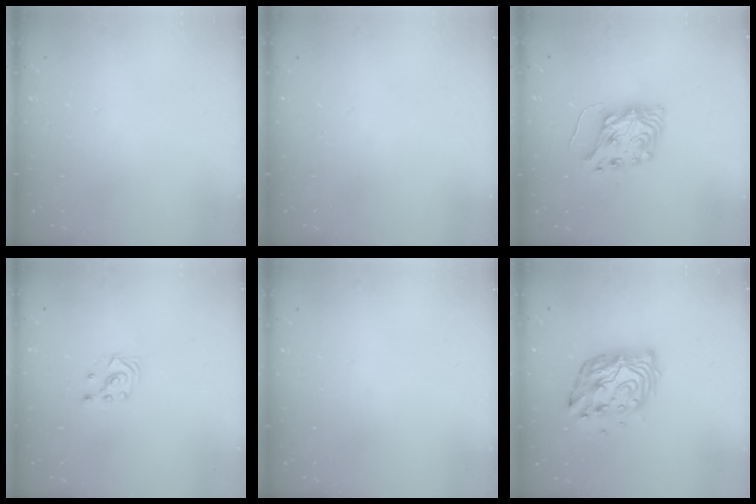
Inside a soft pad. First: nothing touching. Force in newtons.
{"total": 0.0}
{"total": 8.1, "press": 8.0, "slide": 0.7}
{"total": 2.9, "press": 2.9, "slide": 0.3}
{"total": 0.0}
{"total": 11.7, "press": 11.7, "slide": 1.1}